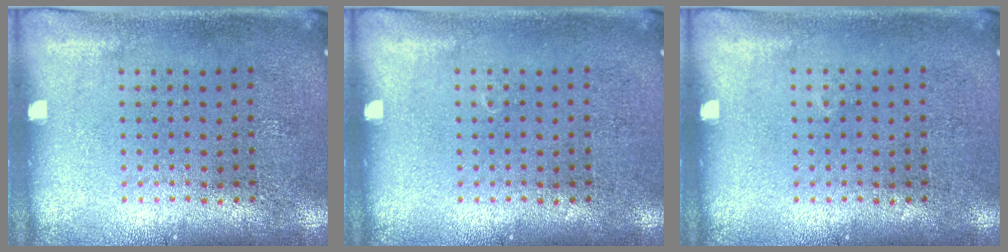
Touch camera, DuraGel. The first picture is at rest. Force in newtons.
{"total": 0.0}
{"total": 0.0}